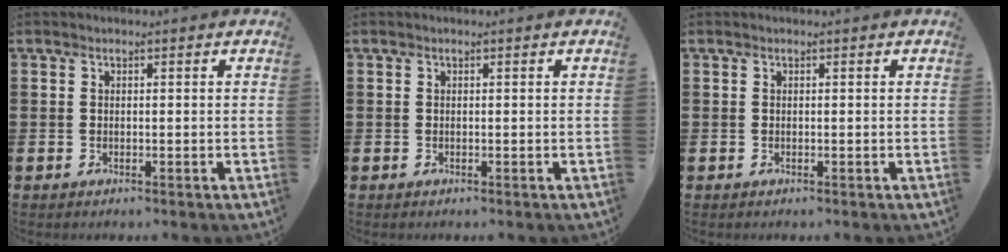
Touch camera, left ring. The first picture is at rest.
{"total": 0.0}
{"total": 0.0}